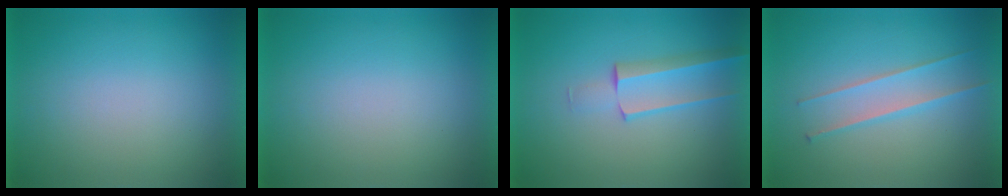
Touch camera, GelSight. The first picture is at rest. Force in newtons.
{"total": 0.0}
{"total": 3.0}
{"total": 2.3}